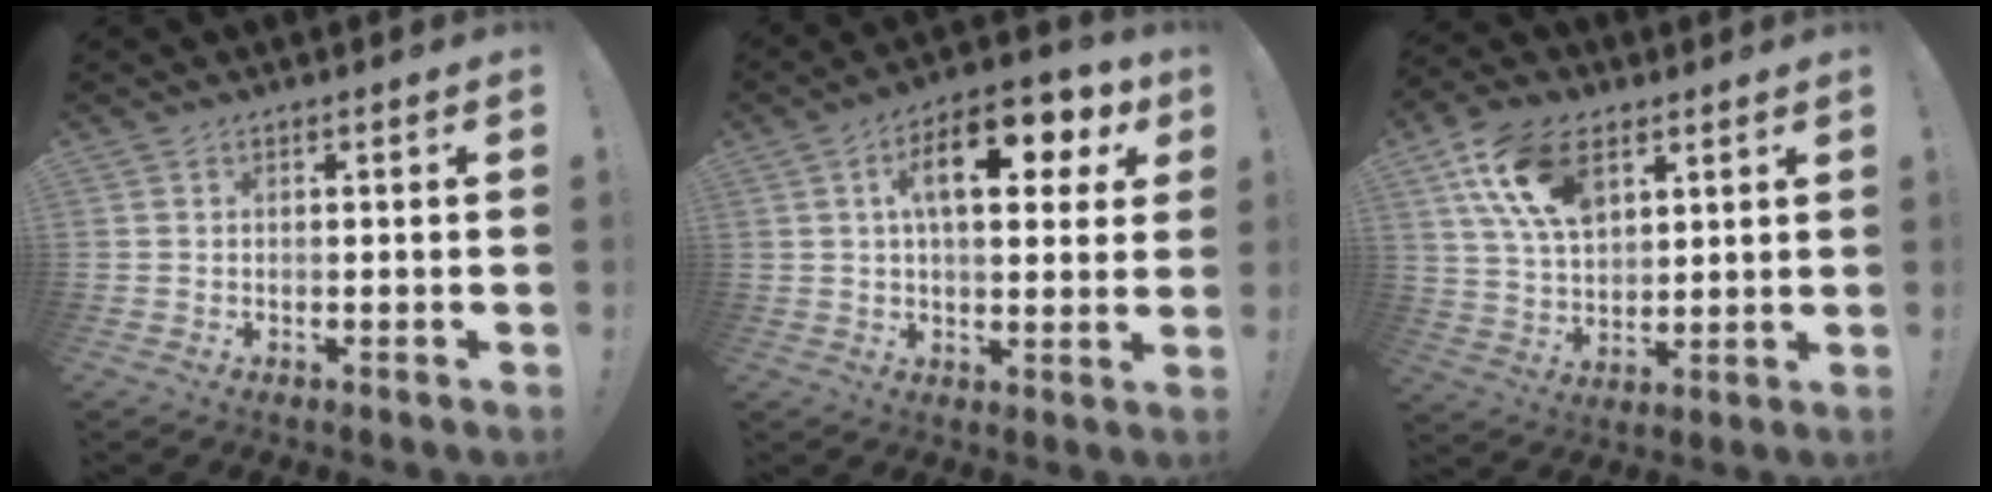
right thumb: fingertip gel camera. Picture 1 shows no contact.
{"total": 15.8, "force": [5.3, 7.1, 13.1], "torque": [-0.189, -0.012, 0.077]}
{"total": 17.2, "force": [8.1, 10.7, 10.7], "torque": [-0.182, -0.021, 0.152]}